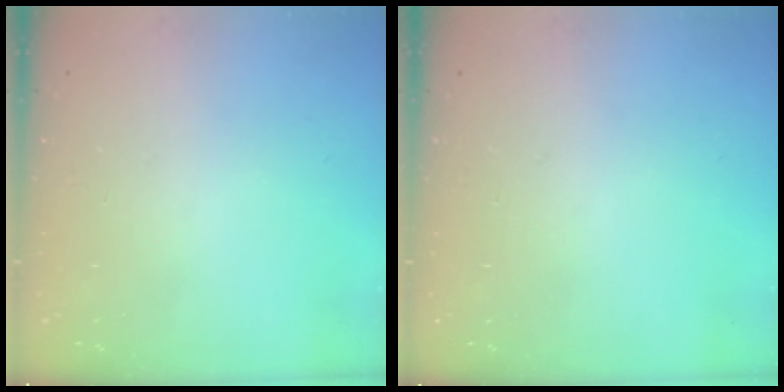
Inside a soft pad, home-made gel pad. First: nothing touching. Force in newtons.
{"total": 0.0}